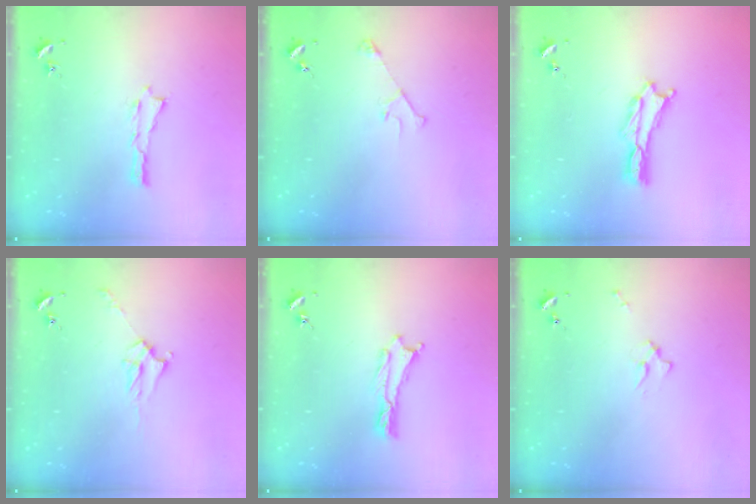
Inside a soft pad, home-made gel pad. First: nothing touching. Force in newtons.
{"total": 2.9, "press": 2.9, "slide": 0.3}
{"total": 0.8, "press": 0.7, "slide": 0.2}
{"total": 4.2, "press": 4.2, "slide": 0.6}
{"total": 0.0}
{"total": 1.7, "press": 1.6, "slide": 0.2}